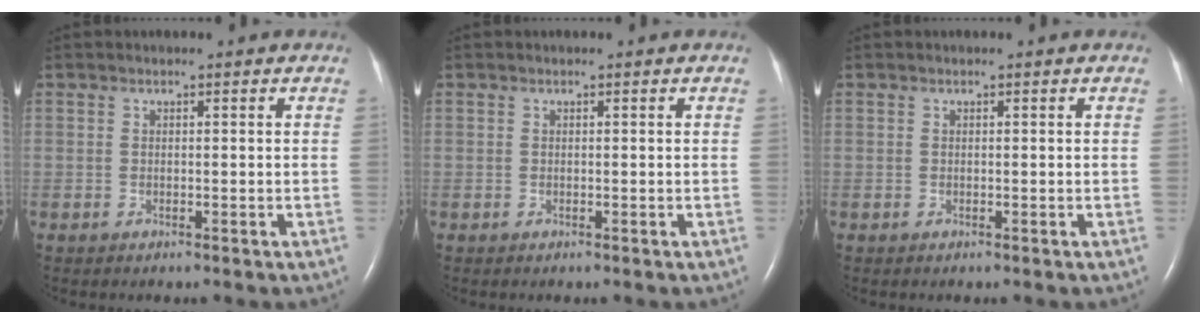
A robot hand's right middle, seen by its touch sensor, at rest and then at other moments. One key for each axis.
{"total": 0.0}
{"total": 0.0}